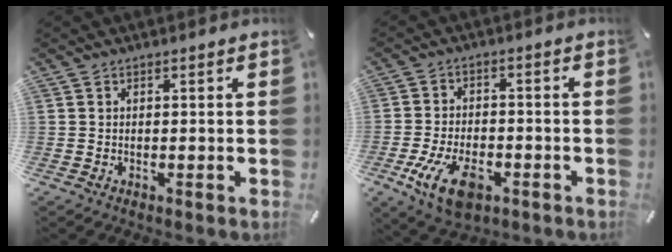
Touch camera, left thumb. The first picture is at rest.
{"total": 11.0, "force": [-4.8, 6.2, 7.7], "torque": [-0.156, 0.007, -0.086]}